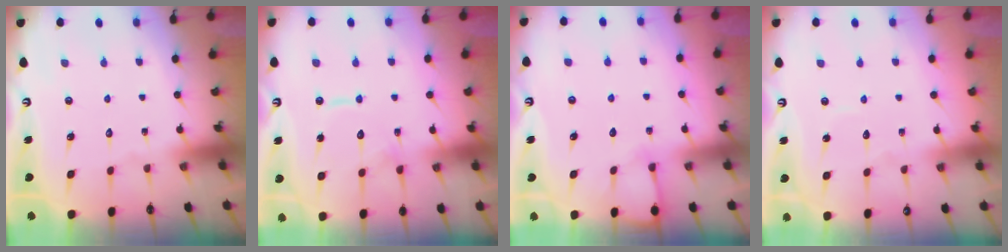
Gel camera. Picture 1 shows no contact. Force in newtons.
{"total": 11.1, "press": 11.0, "slide": 0.9}
{"total": 4.1, "press": 4.1, "slide": 0.6}
{"total": 2.8, "press": 2.8, "slide": 0.3}